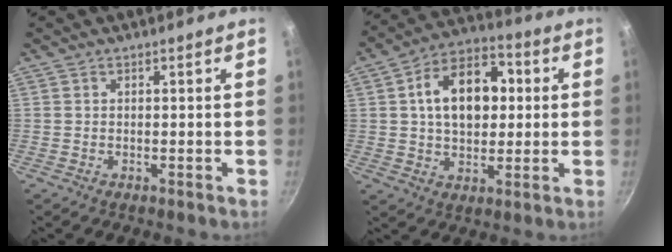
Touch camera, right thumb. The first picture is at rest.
{"total": 15.4, "force": [2.3, 10.3, 11.2], "torque": [-0.137, 0.021, 0.025]}